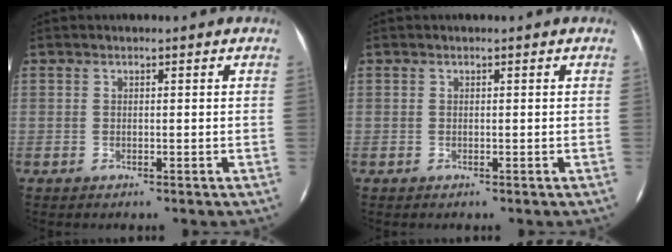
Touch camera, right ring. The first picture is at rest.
{"total": 0.0}